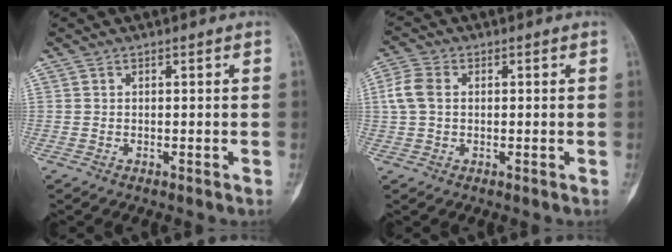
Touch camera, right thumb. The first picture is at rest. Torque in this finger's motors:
{"motor_torque": [0.28, 0.28, 0.01, 0.01, 0.00]}